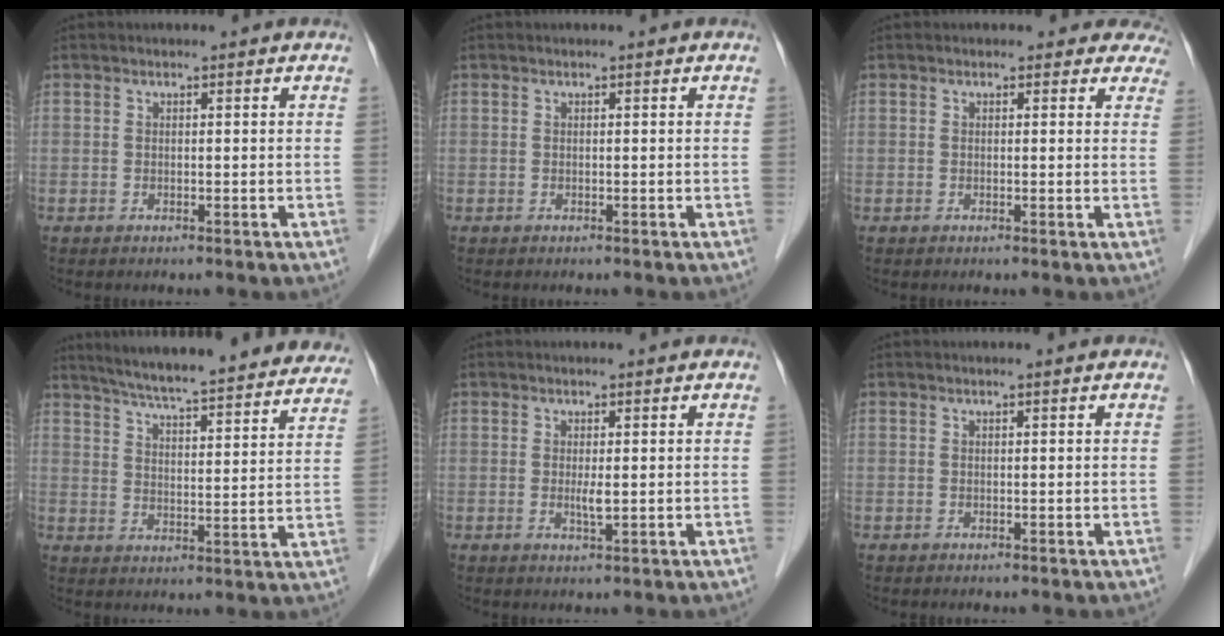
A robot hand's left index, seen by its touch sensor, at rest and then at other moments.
{"total": 0.0}
{"total": 4.2, "force": [3.5, 2.2, 0.0], "torque": [0.030, -0.013, 0.008]}
{"total": 28.0, "force": [25.2, 3.2, 11.8], "torque": [-0.179, -0.035, 0.314]}
{"total": 1.8, "force": [-0.1, 0.2, 1.8], "torque": [-0.037, -0.009, -0.001]}
{"total": 0.0}